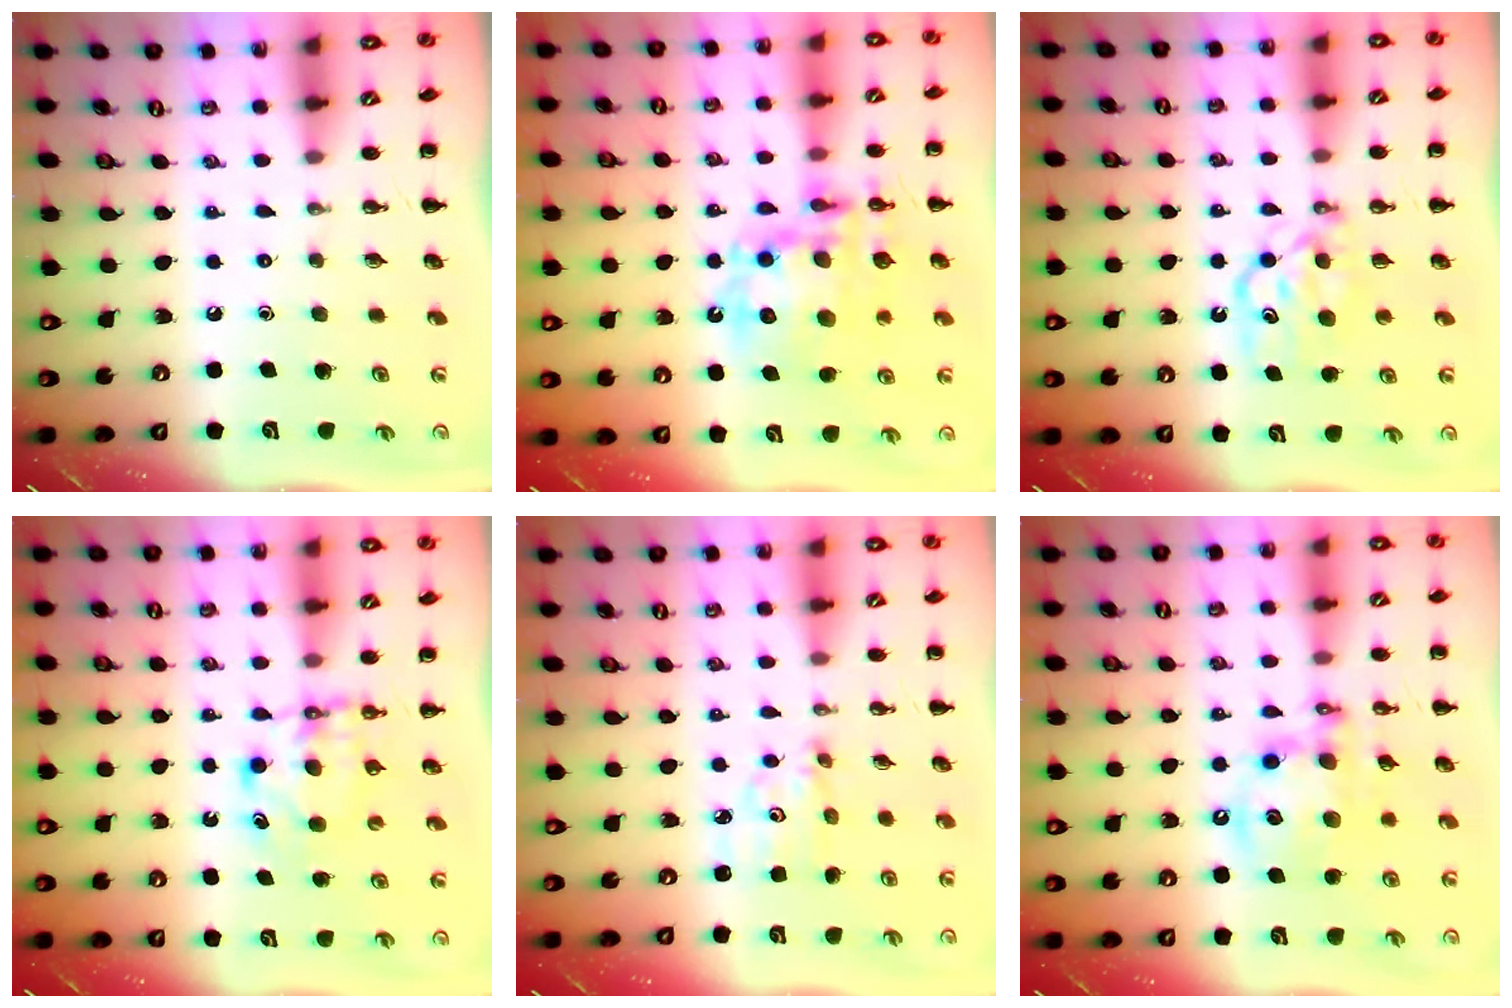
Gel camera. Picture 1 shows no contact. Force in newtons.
{"total": 17.5, "press": 17.1, "slide": 3.9}
{"total": 7.9, "press": 7.8, "slide": 1.1}
{"total": 6.0, "press": 5.9, "slide": 0.7}
{"total": 3.5, "press": 3.5, "slide": 0.1}
{"total": 12.8, "press": 12.5, "slide": 3.0}